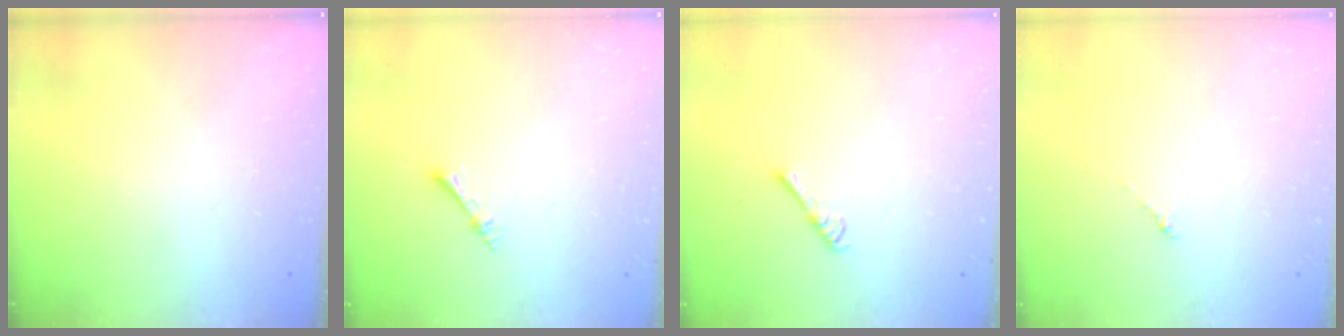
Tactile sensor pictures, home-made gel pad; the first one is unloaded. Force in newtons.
{"total": 4.0, "press": 3.9, "slide": 0.5}
{"total": 2.6, "press": 2.6, "slide": 0.5}
{"total": 0.8, "press": 0.6, "slide": 0.4}